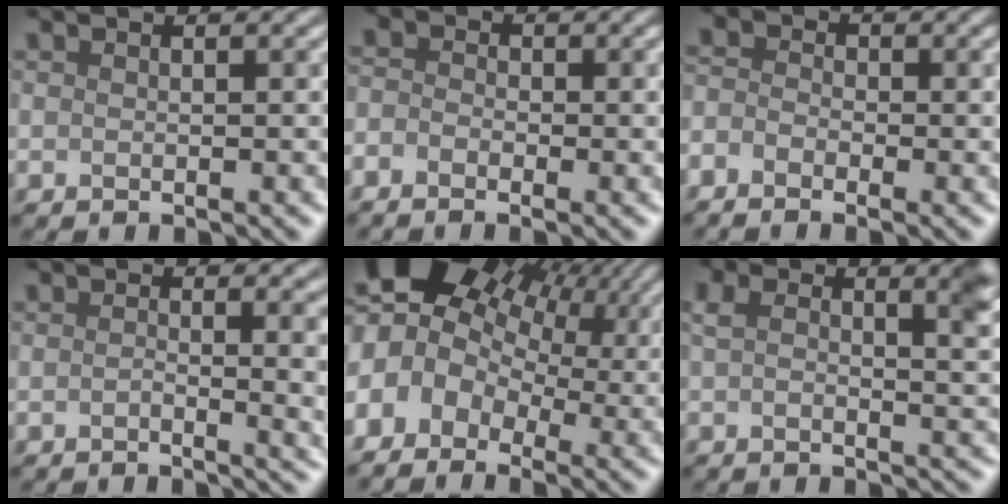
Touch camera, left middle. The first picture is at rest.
{"total": 2.5, "force": [-2.2, -0.3, -1.0], "torque": [-0.006, -0.001, -0.018]}
{"total": 2.7, "force": [-2.5, 0.0, -0.9], "torque": [-0.008, -0.003, -0.024]}
{"total": 3.9, "force": [-0.5, 1.3, 3.6], "torque": [-0.034, 0.006, 0.007]}
{"total": 12.3, "force": [2.4, 9.6, 7.3], "torque": [-0.153, 0.019, 0.056]}
{"total": 2.4, "force": [0.4, 0.7, 2.3], "torque": [-0.029, 0.014, 0.014]}